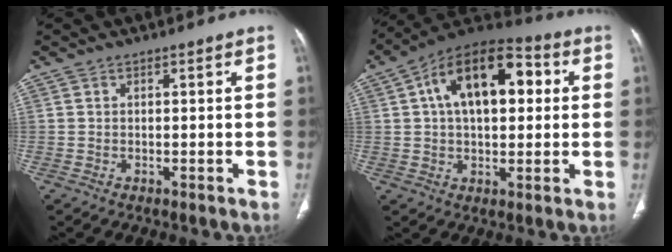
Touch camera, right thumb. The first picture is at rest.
{"total": 17.7, "force": [3.9, 9.9, 14.2], "torque": [-0.195, 0.028, 0.054]}